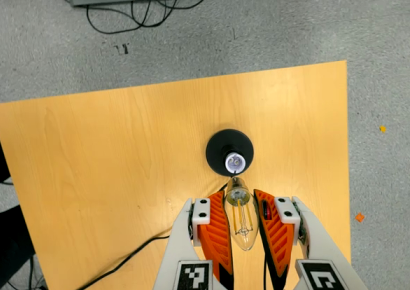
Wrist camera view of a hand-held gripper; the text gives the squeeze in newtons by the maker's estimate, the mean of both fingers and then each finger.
{"total": 20.9, "left": 23.0, "right": 18.7}